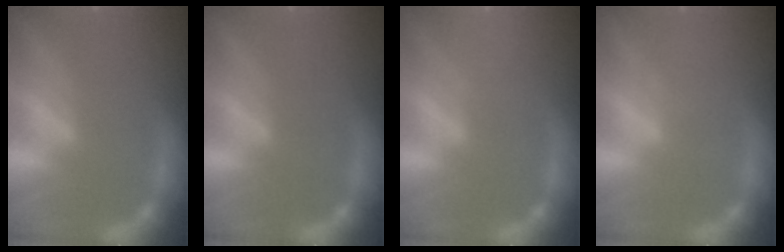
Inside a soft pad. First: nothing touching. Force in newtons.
{"total": 0.0}
{"total": 3.5}
{"total": 1.5}